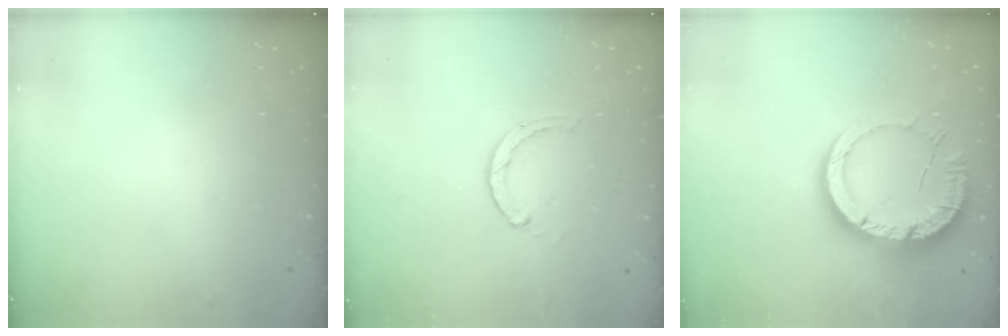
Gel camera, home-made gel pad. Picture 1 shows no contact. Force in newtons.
{"total": 2.8, "press": 2.8, "slide": 0.5}
{"total": 13.4, "press": 13.3, "slide": 1.1}